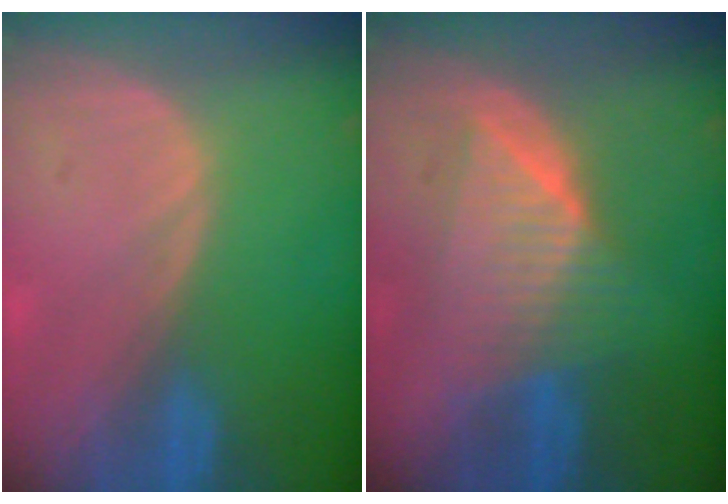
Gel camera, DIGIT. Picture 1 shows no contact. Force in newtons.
{"total": 7.2, "press": 7.2, "slide": 0.2}